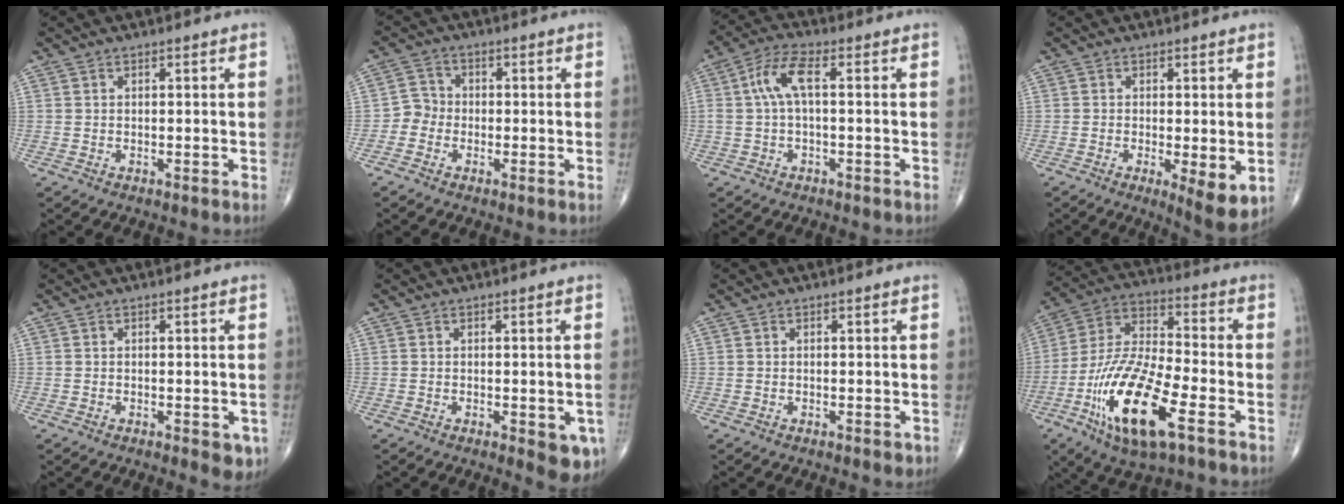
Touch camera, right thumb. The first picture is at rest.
{"total": 3.5, "force": [-1.4, 3.1, 0.7], "torque": [0.008, 0.012, -0.041]}
{"total": 6.5, "force": [0.6, 2.3, 6.1], "torque": [-0.138, 0.024, 0.007]}
{"total": 6.4, "force": [-1.2, 1.9, 6.0], "torque": [-0.093, -0.021, -0.019]}
{"total": 3.8, "force": [-1.3, 1.7, 3.1], "torque": [-0.023, -0.005, -0.013]}
{"total": 5.8, "force": [-1.8, 2.3, 5.0], "torque": [-0.043, -0.008, -0.019]}
{"total": 0.9, "force": [-0.3, 0.5, 0.6], "torque": [-0.009, -0.002, -0.004]}
{"total": 20.5, "force": [-8.6, 6.9, 17.2], "torque": [-0.352, 0.028, -0.154]}